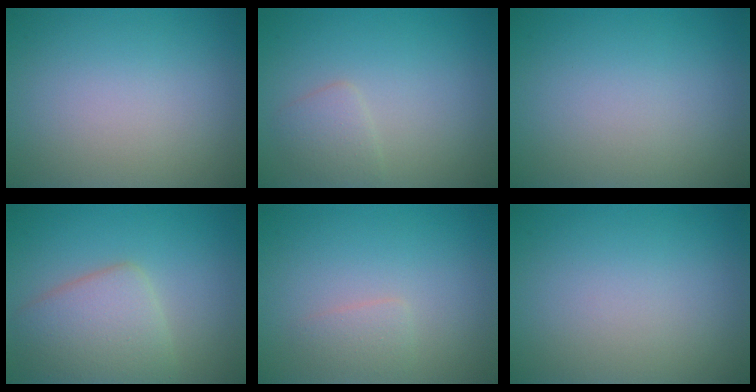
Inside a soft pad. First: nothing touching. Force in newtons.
{"total": 1.7, "press": 1.7, "slide": 0.0}
{"total": 0.0}
{"total": 4.8, "press": 4.8, "slide": 0.2}
{"total": 1.2, "press": 1.2, "slide": 0.1}
{"total": 0.0}